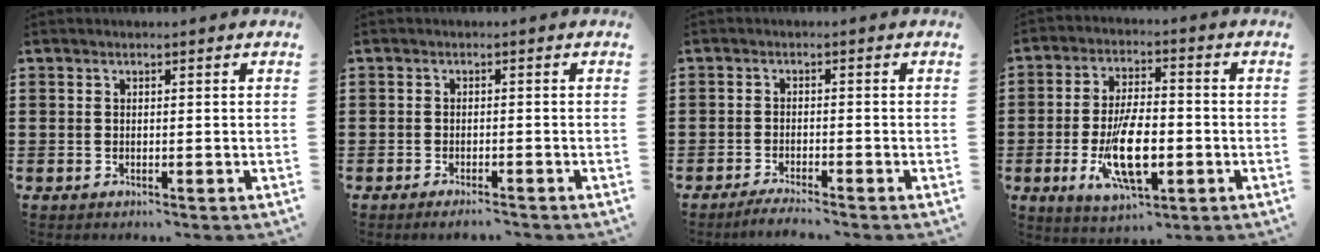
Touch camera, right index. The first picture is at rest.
{"total": 1.4, "force": [-1.3, 0.1, 0.6], "torque": [-0.013, -0.001, -0.023]}
{"total": 2.2, "force": [-2.1, -0.3, 0.6], "torque": [-0.010, -0.001, -0.040]}
{"total": 10.9, "force": [-3.0, 4.5, 9.5], "torque": [-0.183, -0.010, -0.051]}